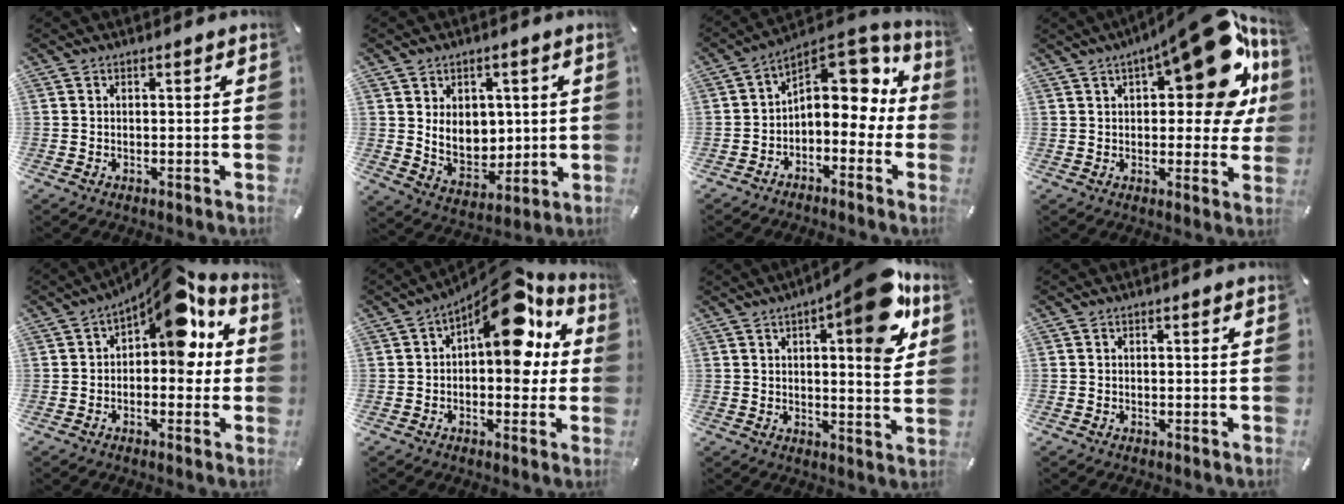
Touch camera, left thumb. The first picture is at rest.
{"total": 8.4, "force": [2.5, 7.0, 4.0], "torque": [-0.063, -0.016, 0.045]}
{"total": 11.7, "force": [3.4, 7.7, 8.2], "torque": [-0.102, -0.027, 0.059]}
{"total": 21.2, "force": [8.3, 8.8, 17.4], "torque": [-0.217, -0.048, 0.128]}
{"total": 13.8, "force": [7.0, 6.6, 9.9], "torque": [-0.139, -0.048, 0.119]}
{"total": 18.6, "force": [8.2, 8.8, 14.1], "torque": [-0.188, -0.062, 0.136]}
{"total": 14.4, "force": [7.2, 3.9, 11.8], "torque": [-0.151, -0.043, 0.109]}
{"total": 0.0}